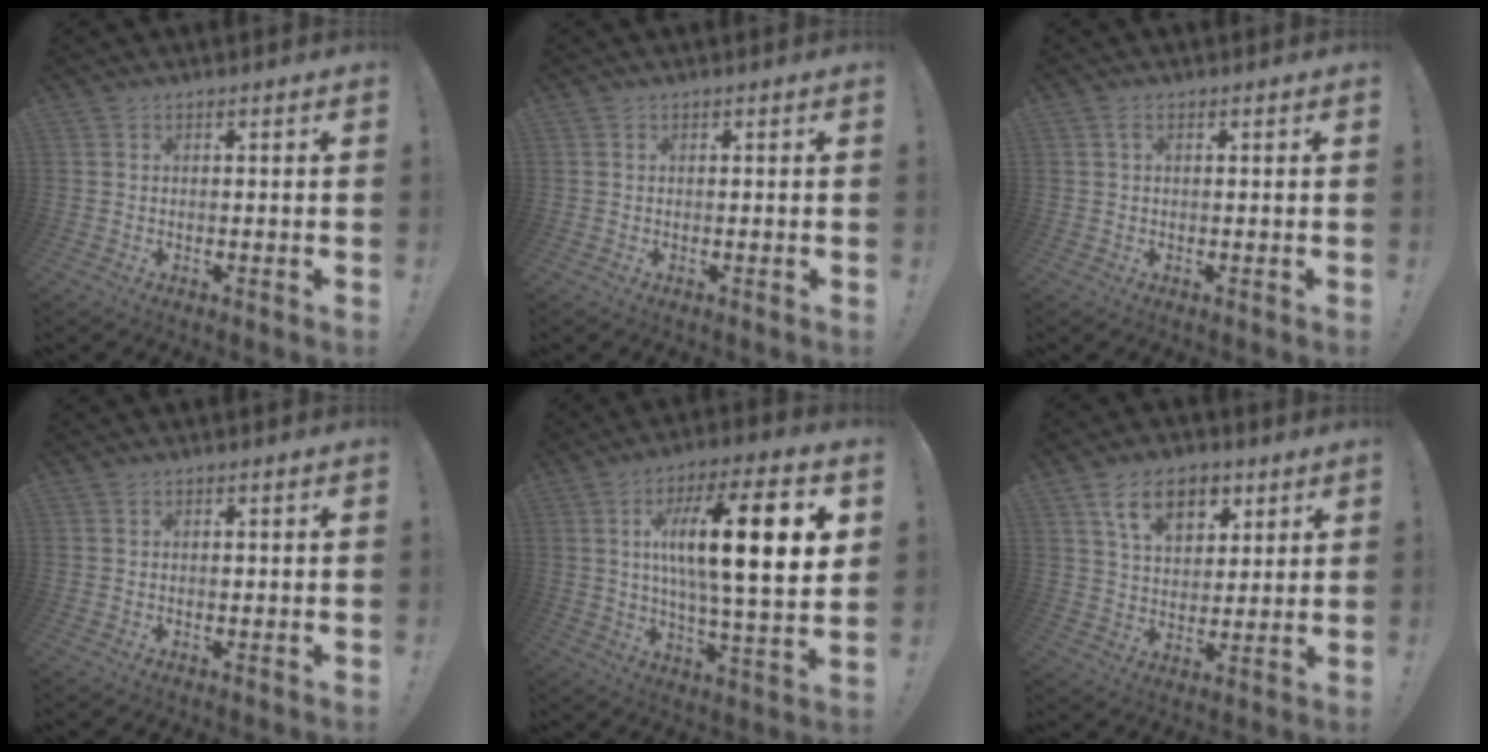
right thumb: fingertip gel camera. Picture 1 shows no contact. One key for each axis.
{"total": 0.0}
{"total": 1.2, "fx": 0.3, "fy": 0.6, "fz": 1.0, "tx": -0.018, "ty": 0.002, "tz": 0.004}
{"total": 0.0}
{"total": 21.3, "fx": 5.0, "fy": 5.1, "fz": 20.1, "tx": -0.318, "ty": -0.016, "tz": 0.060}
{"total": 12.9, "fx": 6.5, "fy": 8.2, "fz": 7.4, "tx": -0.112, "ty": -0.017, "tz": 0.122}